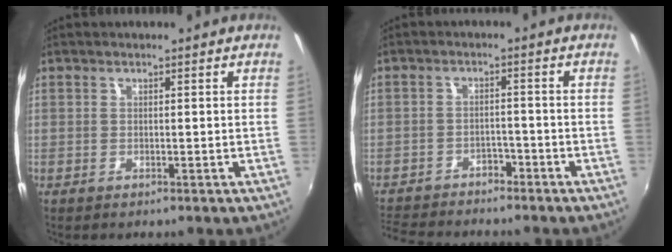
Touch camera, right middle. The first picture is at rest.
{"total": 9.7, "force": [-8.8, 3.3, 2.7], "torque": [-0.078, -0.001, -0.140]}